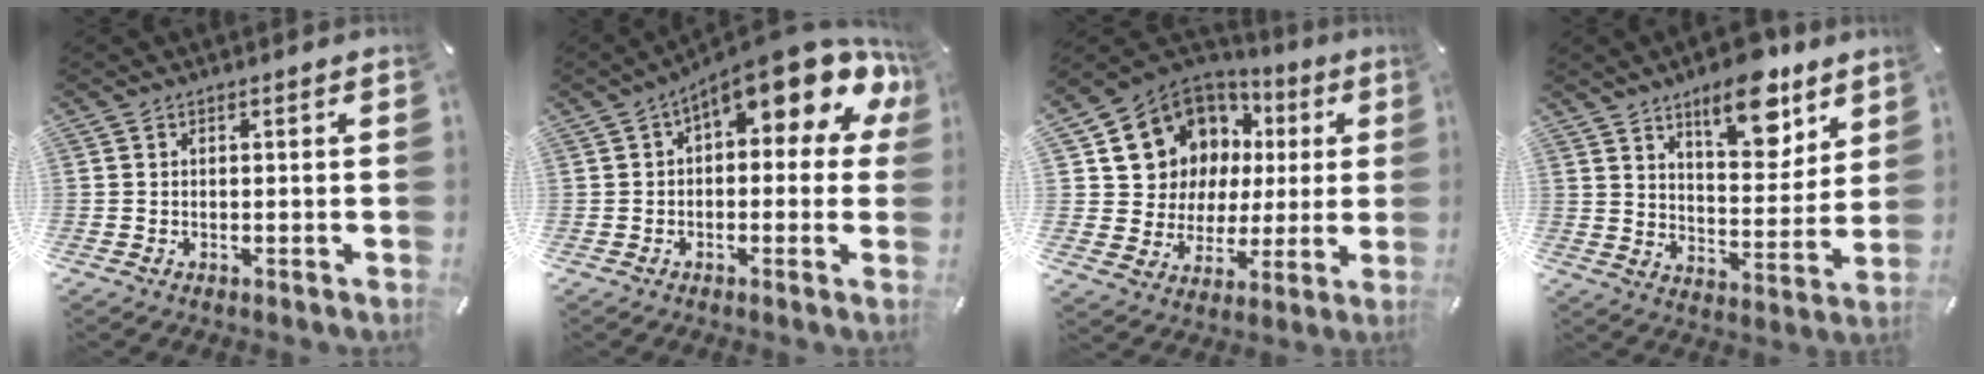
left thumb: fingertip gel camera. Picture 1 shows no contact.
{"total": 14.5, "force": [8.2, 5.0, 11.0], "torque": [-0.165, -0.058, 0.138]}
{"total": 13.4, "force": [6.0, 11.6, 3.1], "torque": [-0.067, -0.049, 0.130]}
{"total": 14.9, "force": [10.1, 6.5, 8.8], "torque": [-0.108, -0.064, 0.170]}